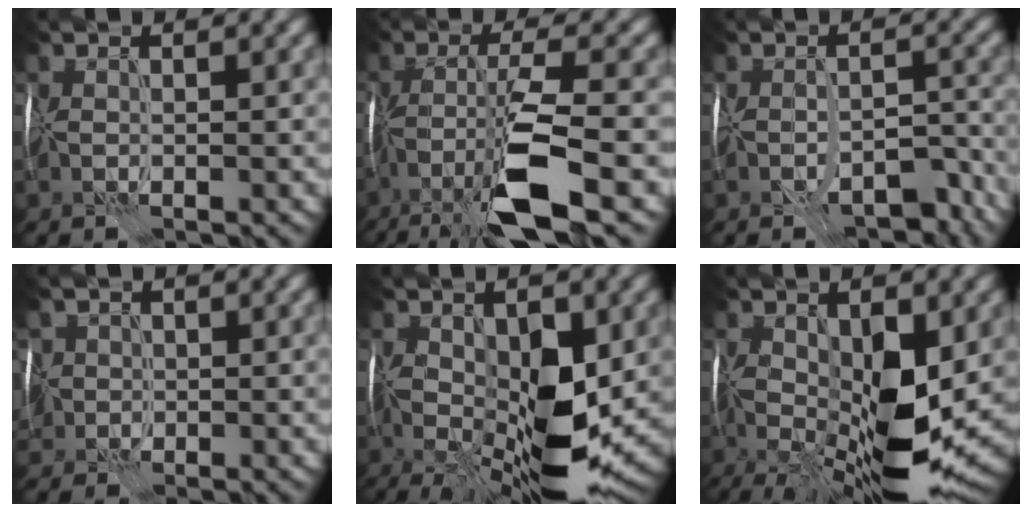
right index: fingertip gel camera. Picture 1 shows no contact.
{"total": 9.7, "force": [-4.7, 1.9, 8.2], "torque": [-0.151, 0.005, -0.090]}
{"total": 5.6, "force": [-3.9, 2.4, 3.2], "torque": [-0.035, 0.004, -0.052]}
{"total": 4.7, "force": [-0.5, 3.8, 2.7], "torque": [-0.066, 0.012, -0.011]}
{"total": 11.9, "force": [-1.2, 5.5, 10.5], "torque": [-0.192, -0.016, -0.015]}
{"total": 12.5, "force": [-1.2, 5.5, 11.2], "torque": [-0.212, -0.021, -0.017]}